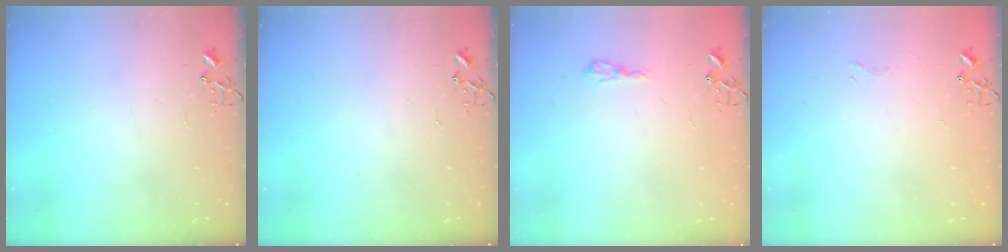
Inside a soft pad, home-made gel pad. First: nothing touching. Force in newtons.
{"total": 0.0}
{"total": 7.2, "press": 7.1, "slide": 0.6}
{"total": 3.3, "press": 3.3, "slide": 0.3}